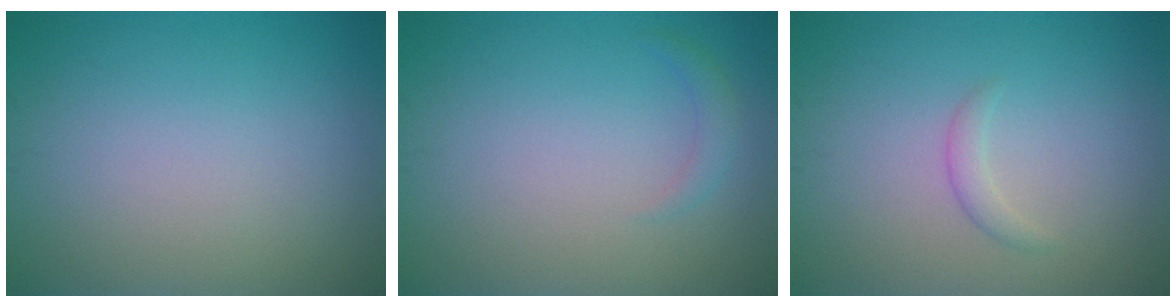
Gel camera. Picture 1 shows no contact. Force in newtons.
{"total": 1.0, "press": 1.0, "slide": 0.1}
{"total": 1.1, "press": 1.1, "slide": 0.1}